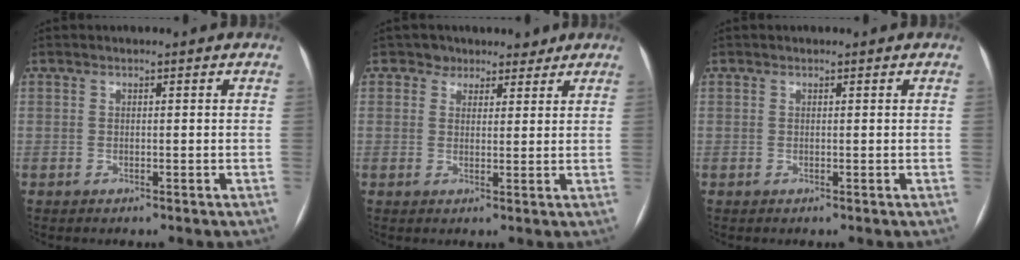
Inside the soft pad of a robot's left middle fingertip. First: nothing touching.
{"total": 4.5, "force": [3.3, 3.0, -0.3], "torque": [0.012, 0.006, 0.038]}
{"total": 0.0}